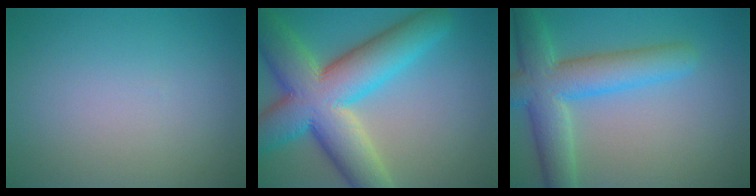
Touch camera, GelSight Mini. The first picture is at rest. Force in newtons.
{"total": 12.8, "press": 12.8, "slide": 0.7}
{"total": 7.3, "press": 7.2, "slide": 0.4}